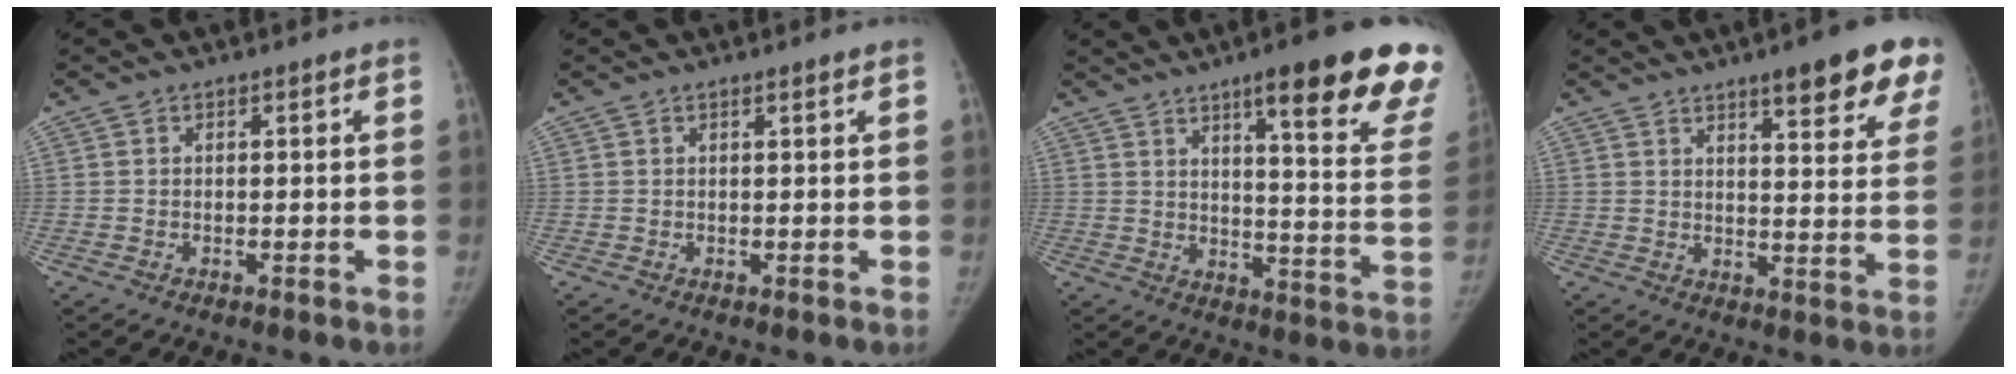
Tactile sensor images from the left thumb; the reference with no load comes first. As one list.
[{"total": 0.5, "force": [0.4, -0.1, 0.3], "torque": [-0.011, -0.002, 0.009]}, {"total": 22.4, "force": [14.6, 3.1, 16.7], "torque": [-0.194, -0.070, 0.185]}, {"total": 14.5, "force": [9.4, 3.4, 10.5], "torque": [-0.098, -0.047, 0.113]}]